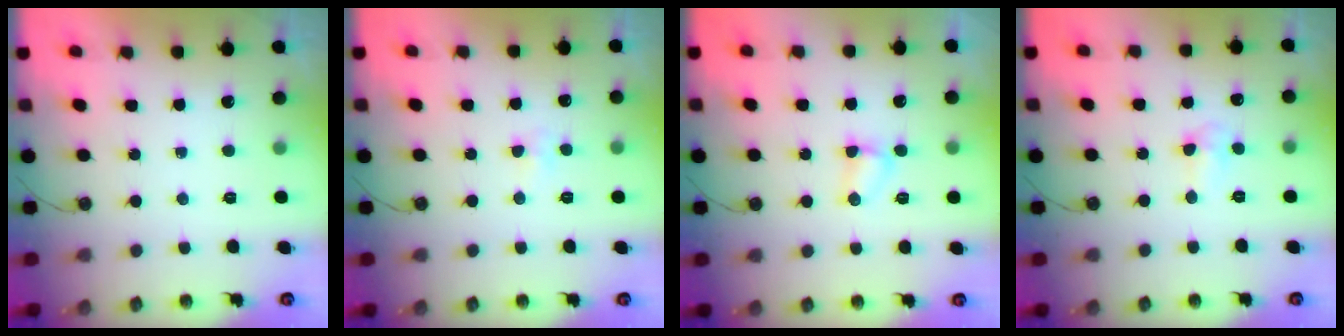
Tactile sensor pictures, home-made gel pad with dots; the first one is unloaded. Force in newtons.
{"total": 4.6, "press": 3.7, "slide": 2.6}
{"total": 3.2, "press": 3.2, "slide": 0.4}
{"total": 4.7, "press": 4.6, "slide": 0.7}